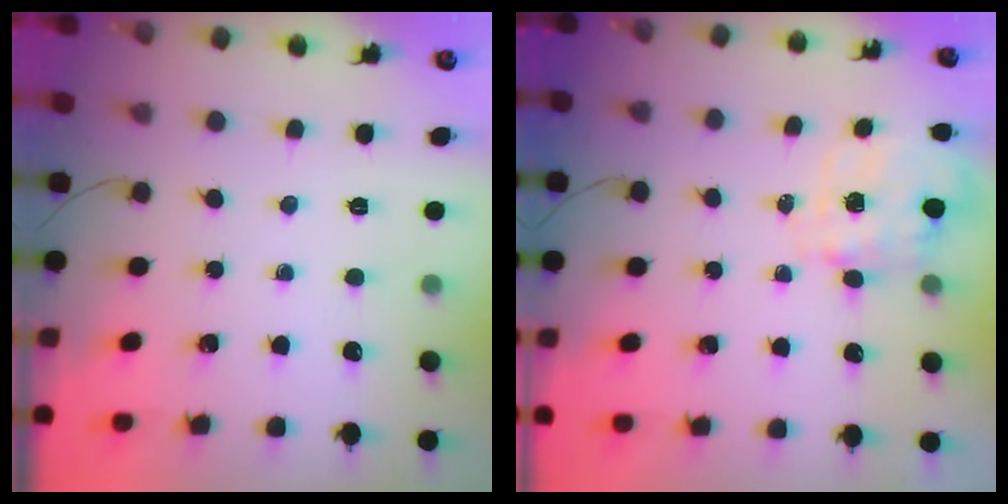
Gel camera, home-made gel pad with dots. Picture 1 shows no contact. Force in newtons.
{"total": 3.6, "press": 3.5, "slide": 0.7}